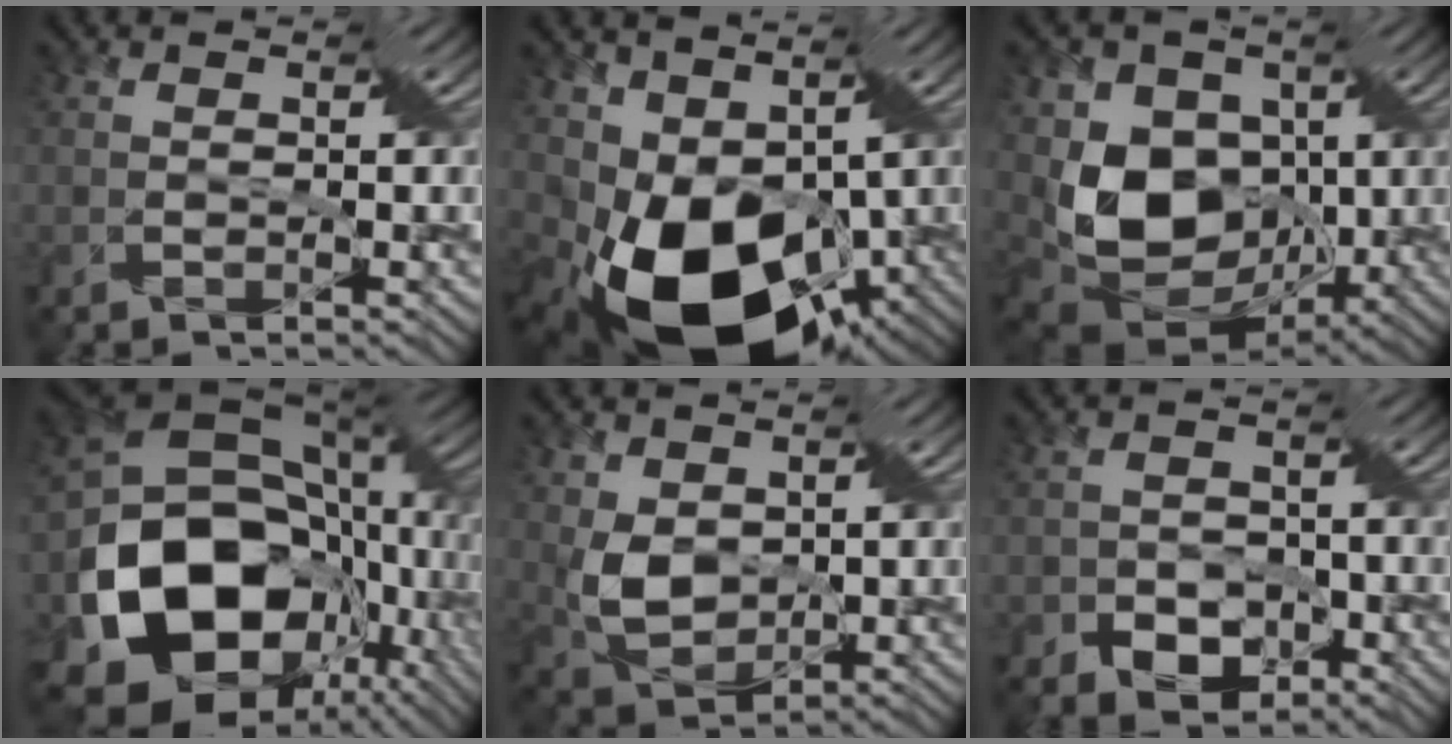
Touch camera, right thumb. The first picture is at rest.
{"total": 13.2, "force": [-1.6, 9.2, 9.3], "torque": [-0.181, -0.046, -0.016]}
{"total": 11.0, "force": [0.3, 8.7, 6.8], "torque": [-0.153, -0.025, -0.001]}
{"total": 18.7, "force": [-3.0, 13.4, 12.7], "torque": [-0.303, -0.034, -0.038]}
{"total": 6.0, "force": [1.3, 4.2, 4.0], "torque": [-0.104, -0.006, 0.022]}
{"total": 5.2, "force": [-2.9, 3.7, 2.2], "torque": [-0.032, -0.002, -0.055]}